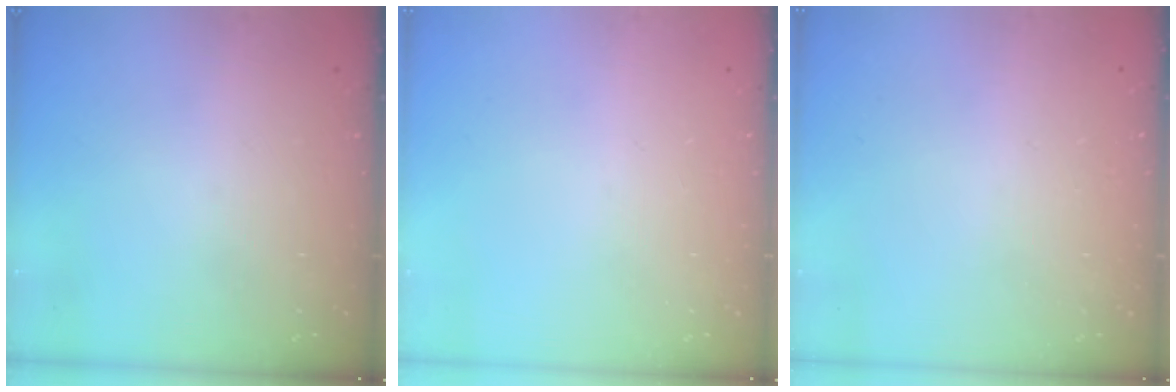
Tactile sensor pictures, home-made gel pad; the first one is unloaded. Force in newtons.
{"total": 0.0}
{"total": 2.5, "press": 2.5, "slide": 0.2}